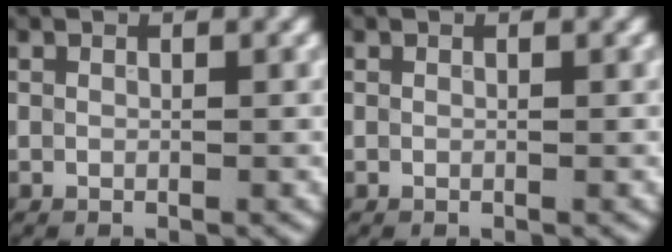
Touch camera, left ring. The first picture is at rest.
{"total": 0.0}